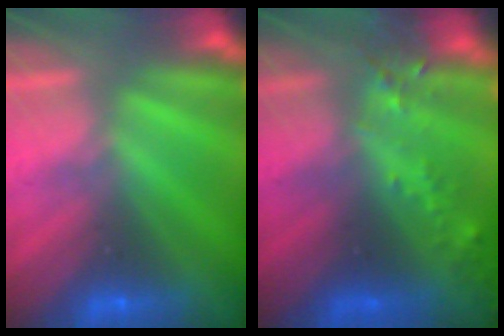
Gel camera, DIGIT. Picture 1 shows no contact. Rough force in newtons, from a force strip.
{"total": 5.9}